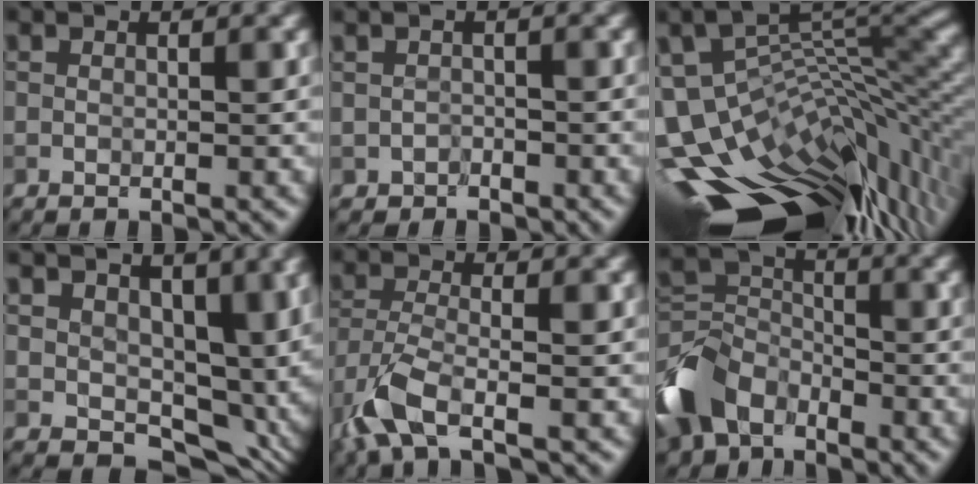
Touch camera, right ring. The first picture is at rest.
{"total": 0.7, "force": [-0.3, 0.6, -0.1], "torque": [0.010, 0.002, -0.009]}
{"total": 14.2, "force": [-4.7, 6.6, 11.7], "torque": [-0.220, -0.013, -0.053]}
{"total": 8.1, "force": [1.8, 5.6, 5.6], "torque": [-0.071, -0.027, 0.038]}
{"total": 5.5, "force": [-3.6, 1.7, 3.8], "torque": [-0.086, -0.009, -0.080]}
{"total": 9.1, "force": [-5.1, 5.9, 4.7], "torque": [-0.107, -0.007, -0.113]}